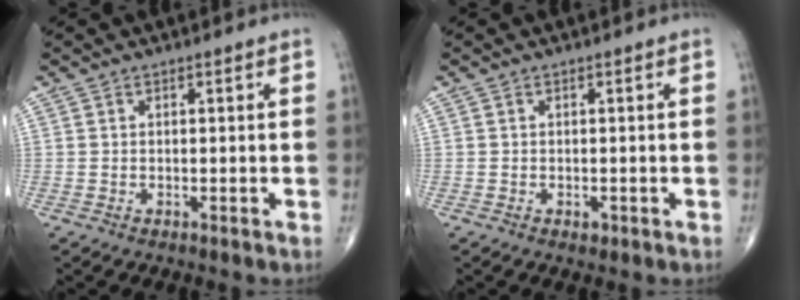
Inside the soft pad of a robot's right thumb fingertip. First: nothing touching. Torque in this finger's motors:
{"motor_torque": [0.10, 0.04, -0.06, -0.20, -0.07]}